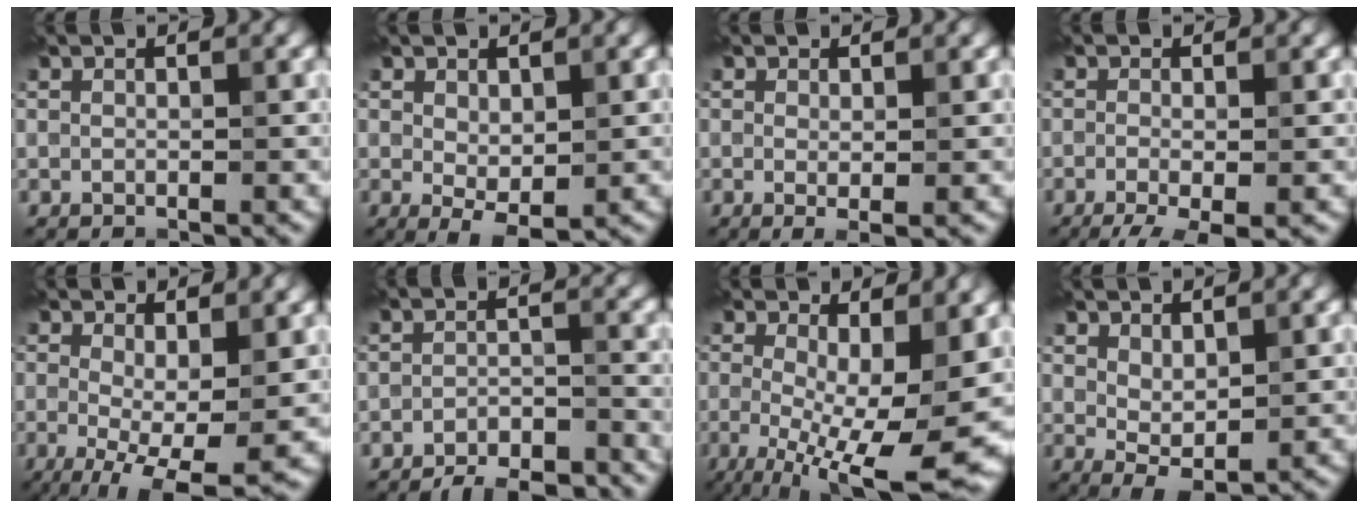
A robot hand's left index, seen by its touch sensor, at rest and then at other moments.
{"total": 2.4, "force": [0.2, 1.3, 2.0], "torque": [-0.033, -0.005, 0.011]}
{"total": 1.4, "force": [0.0, 0.2, 1.4], "torque": [-0.023, -0.008, 0.000]}
{"total": 4.2, "force": [-2.1, 1.2, 3.4], "torque": [-0.055, -0.008, -0.034]}
{"total": 7.4, "force": [-1.4, 2.4, 6.9], "torque": [-0.114, -0.016, -0.018]}
{"total": 5.4, "force": [-4.9, 1.2, 2.1], "torque": [-0.032, -0.006, -0.072]}
{"total": 12.7, "force": [-2.0, 4.1, 11.8], "torque": [-0.180, -0.014, -0.022]}
{"total": 2.1, "force": [1.1, 0.9, 1.6], "torque": [-0.031, -0.007, 0.026]}